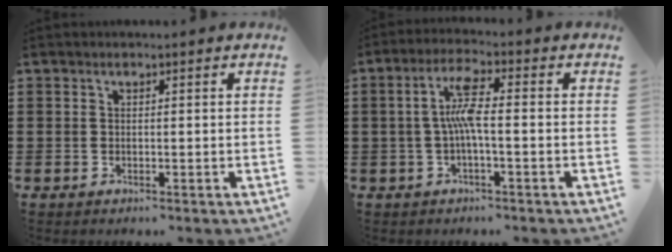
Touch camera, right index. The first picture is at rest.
{"total": 6.0, "force": [-0.5, 1.0, 5.9], "torque": [-0.125, 0.002, -0.018]}